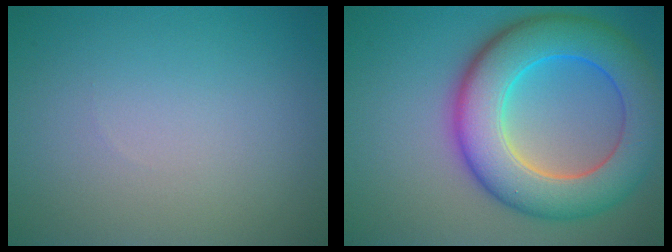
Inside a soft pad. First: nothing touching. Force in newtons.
{"total": 10.4, "press": 10.4, "slide": 0.3}